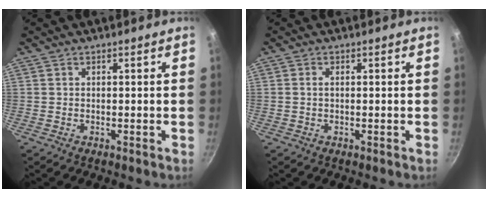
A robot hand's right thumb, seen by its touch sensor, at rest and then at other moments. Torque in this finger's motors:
{"motor_torque": [0.11, -0.09, -0.03, 0.01, 0.09]}